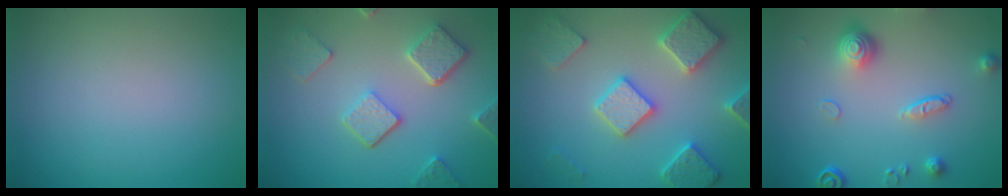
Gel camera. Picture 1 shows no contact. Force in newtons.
{"total": 5.1, "press": 3.9, "slide": 3.2}
{"total": 5.7, "press": 5.6, "slide": 1.3}
{"total": 4.2, "press": 3.2, "slide": 2.7}